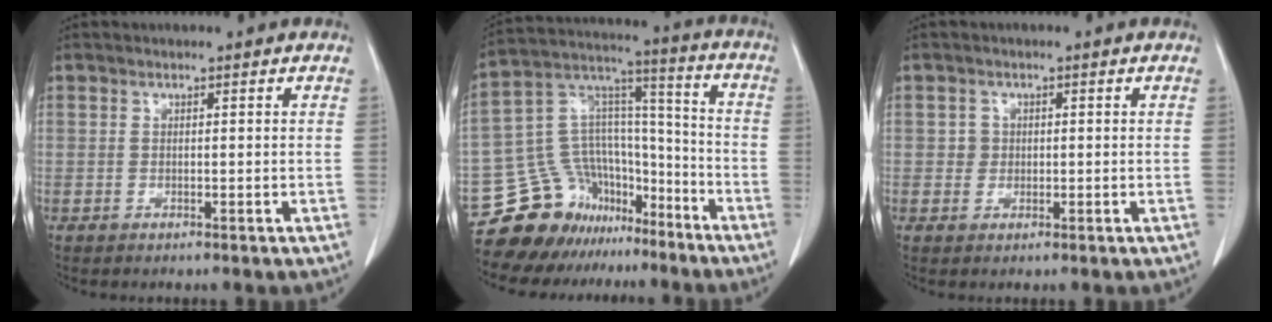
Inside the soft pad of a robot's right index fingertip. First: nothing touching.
{"total": 16.1, "force": [-12.5, 9.4, 4.0], "torque": [-0.071, 0.090, -0.214]}
{"total": 1.6, "force": [0.1, 1.6, 0.3], "torque": [0.001, 0.006, 0.004]}